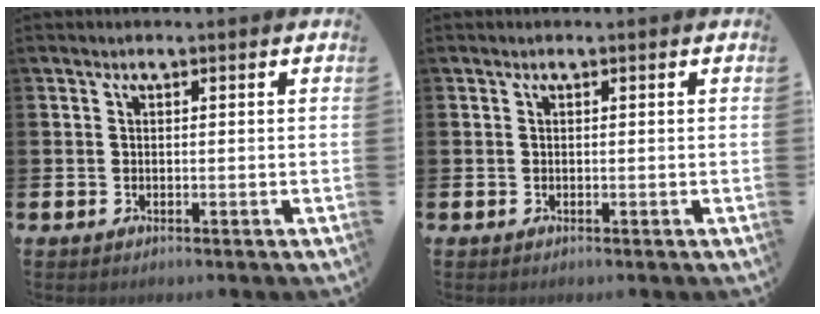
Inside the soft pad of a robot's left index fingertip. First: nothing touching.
{"total": 0.0}